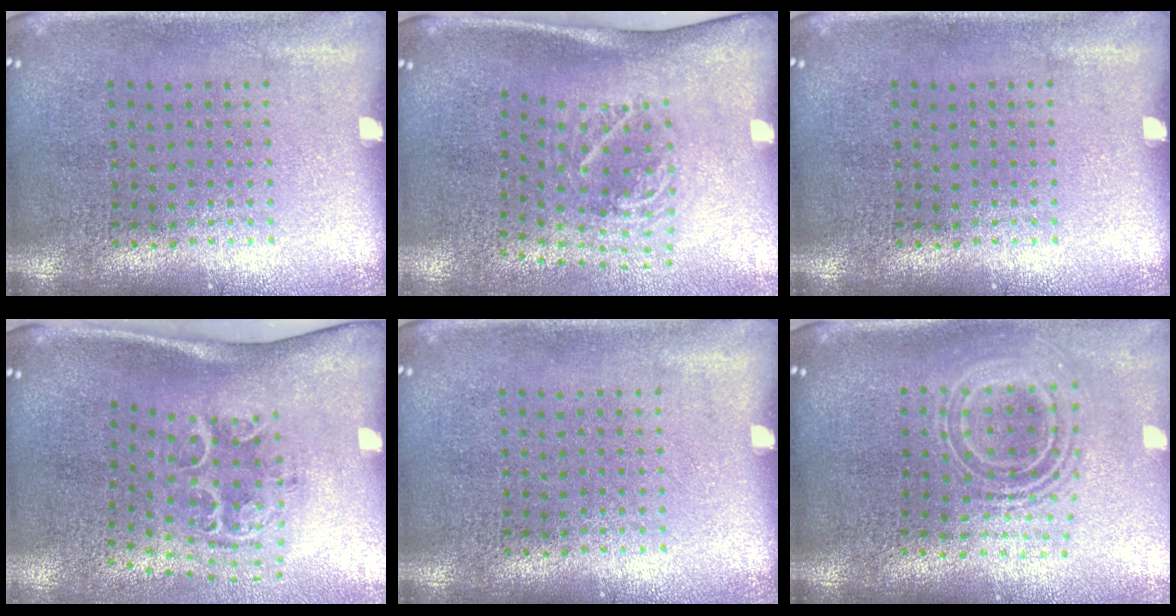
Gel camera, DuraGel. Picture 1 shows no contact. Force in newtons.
{"total": 2.0, "press": 1.4, "slide": 1.4}
{"total": 0.0}
{"total": 1.6, "press": 1.3, "slide": 1.0}
{"total": 0.0}
{"total": 2.2, "press": 1.6, "slide": 1.5}